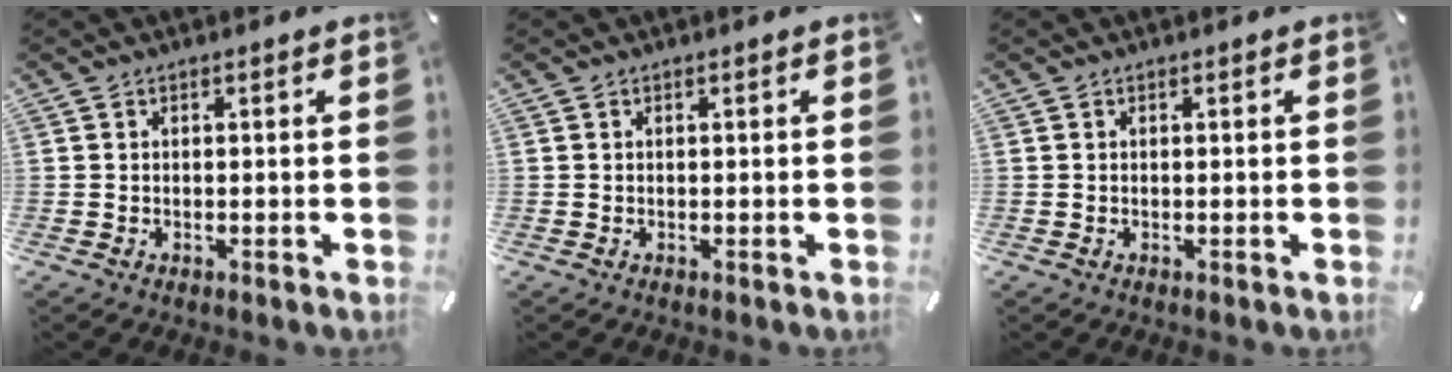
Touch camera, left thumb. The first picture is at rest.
{"total": 0.0}
{"total": 0.0}